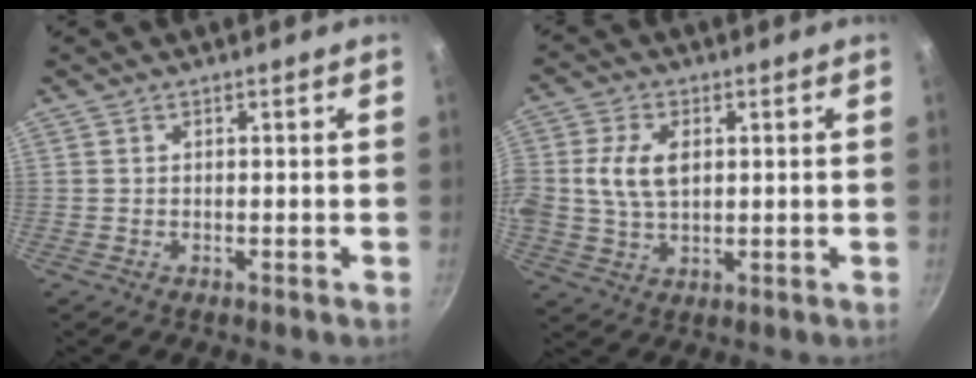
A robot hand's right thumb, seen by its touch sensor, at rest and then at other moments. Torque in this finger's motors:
{"motor_torque": [1.23, 1.36, 0.66, -0.44, 0.35]}